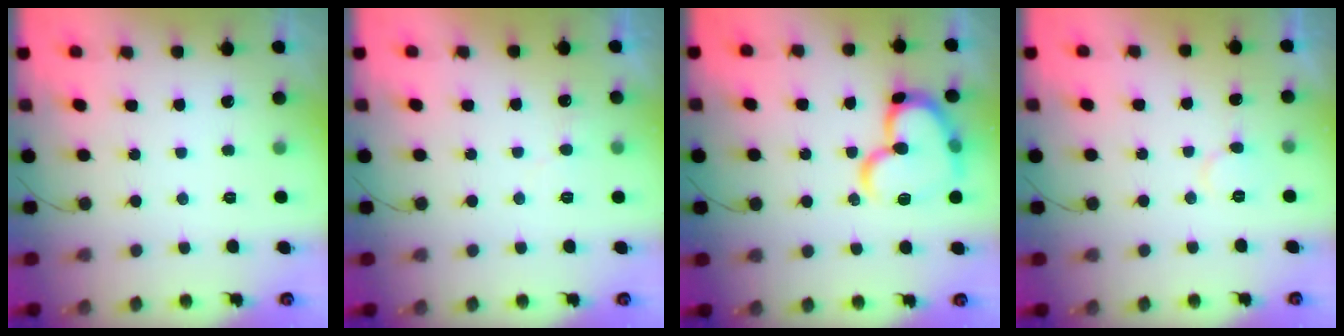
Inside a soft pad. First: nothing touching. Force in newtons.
{"total": 5.4, "press": 5.3, "slide": 0.5}
{"total": 18.3, "press": 18.2, "slide": 2.0}
{"total": 5.7, "press": 5.6, "slide": 0.6}